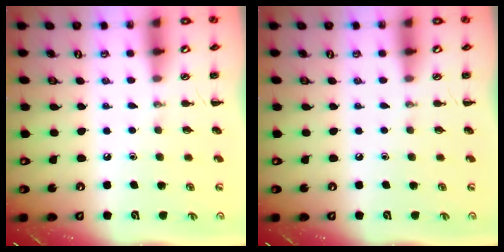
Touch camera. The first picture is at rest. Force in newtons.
{"total": 0.0}